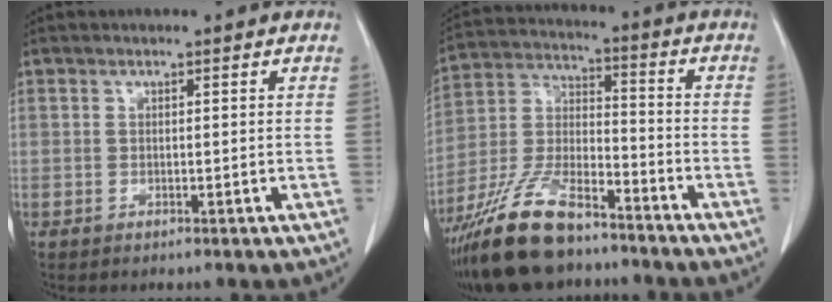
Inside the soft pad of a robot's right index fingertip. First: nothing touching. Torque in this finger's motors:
{"motor_torque": [-0.02, -0.79, -0.48, -0.21]}